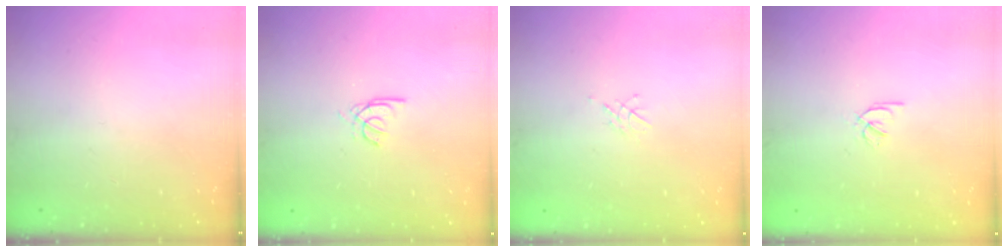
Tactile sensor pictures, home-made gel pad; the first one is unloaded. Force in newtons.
{"total": 2.6, "press": 2.6, "slide": 0.4}
{"total": 5.1, "press": 5.1, "slide": 0.2}
{"total": 2.1, "press": 2.1, "slide": 0.1}